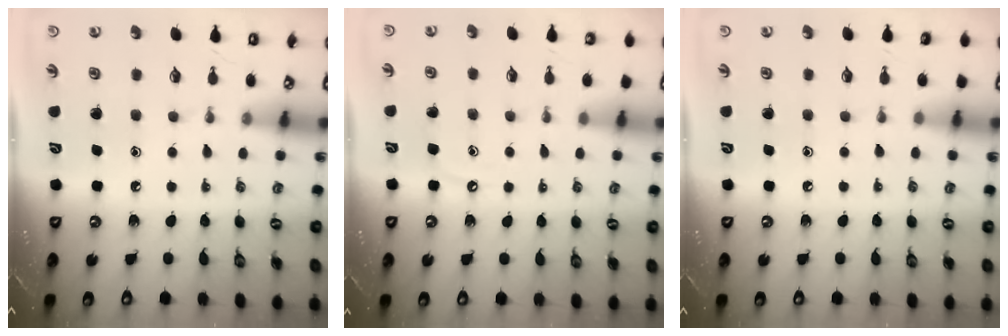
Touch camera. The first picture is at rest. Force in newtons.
{"total": 3.4, "press": 3.4, "slide": 0.3}
{"total": 3.6, "press": 3.6, "slide": 0.6}